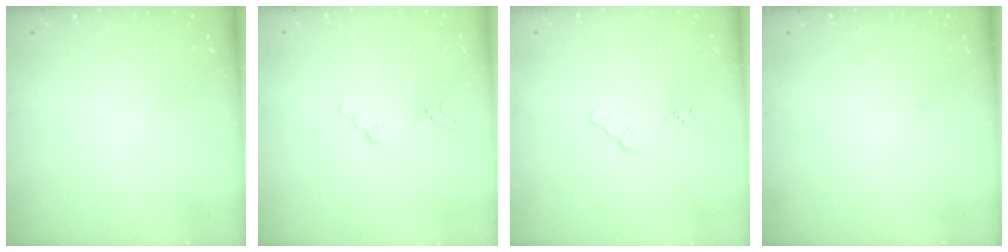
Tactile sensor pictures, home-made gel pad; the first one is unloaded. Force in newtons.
{"total": 2.7, "press": 1.9, "slide": 2.0}
{"total": 1.2, "press": 1.1, "slide": 0.3}
{"total": 0.0}